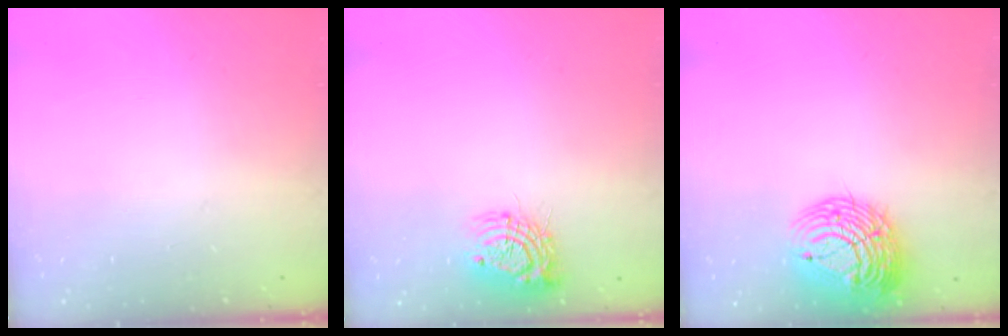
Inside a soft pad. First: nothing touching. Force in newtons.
{"total": 10.7, "press": 10.7, "slide": 0.7}
{"total": 16.1, "press": 15.9, "slide": 2.6}